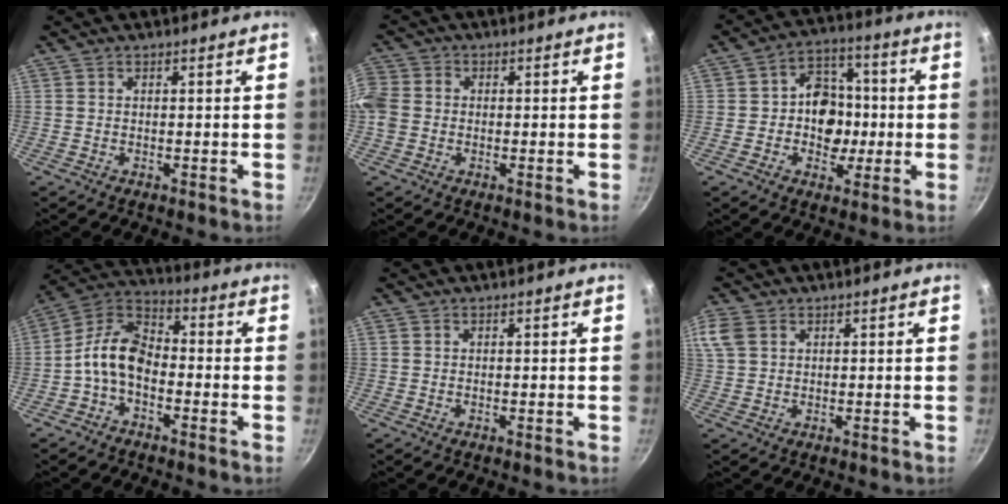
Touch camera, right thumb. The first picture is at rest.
{"total": 7.0, "force": [-0.9, 5.9, 3.7], "torque": [-0.081, 0.009, -0.033]}
{"total": 11.2, "force": [-0.8, 9.3, 6.2], "torque": [-0.039, 0.015, -0.025]}
{"total": 9.7, "force": [-2.9, 6.1, 6.9], "torque": [-0.116, 0.048, -0.076]}
{"total": 0.0}
{"total": 5.8, "force": [2.3, 4.1, 3.3], "torque": [-0.072, 0.008, 0.045]}